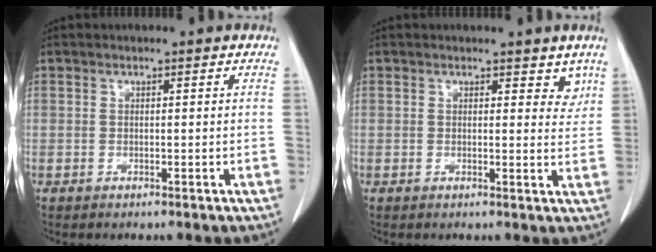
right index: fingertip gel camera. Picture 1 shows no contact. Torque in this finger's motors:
{"motor_torque": [-0.14, 0.14, 0.04, 0.00]}